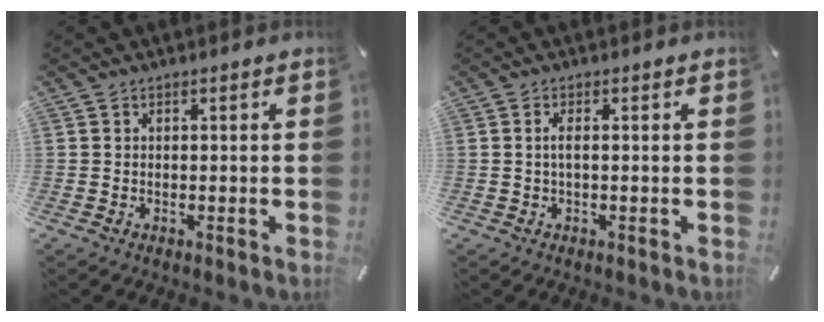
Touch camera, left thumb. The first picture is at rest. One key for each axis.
{"total": 2.1, "fx": 0.0, "fy": 0.5, "fz": 2.0, "tx": -0.039, "ty": -0.002, "tz": -0.001}